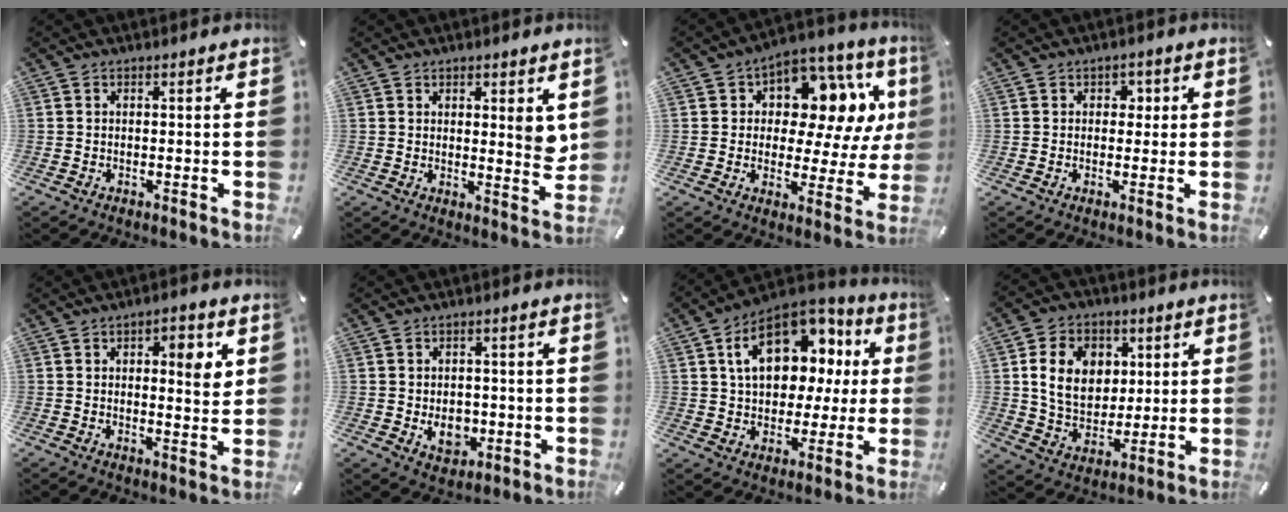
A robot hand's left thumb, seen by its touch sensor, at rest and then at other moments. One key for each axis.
{"total": 5.1, "fx": 2.6, "fy": 1.9, "fz": 3.9, "tx": -0.042, "ty": -0.024, "tz": 0.039}
{"total": 13.9, "fx": 5.1, "fy": 8.5, "fz": 9.8, "tx": -0.131, "ty": -0.043, "tz": 0.086}
{"total": 2.2, "fx": 0.2, "fy": 2.0, "fz": 1.0, "tx": -0.007, "ty": 0.001, "tz": -0.005}
{"total": 6.0, "fx": 2.1, "fy": 2.3, "fz": 5.1, "tx": -0.063, "ty": -0.012, "tz": 0.026}
{"total": 6.5, "fx": -1.0, "fy": 5.3, "fz": 3.8, "tx": -0.049, "ty": -0.001, "tz": -0.015}
{"total": 18.3, "fx": 6.6, "fy": 12.3, "fz": 11.8, "tx": -0.186, "ty": -0.018, "tz": 0.122}
{"total": 12.7, "fx": 3.1, "fy": 10.3, "fz": 6.8, "tx": -0.121, "ty": 0.008, "tz": 0.060}